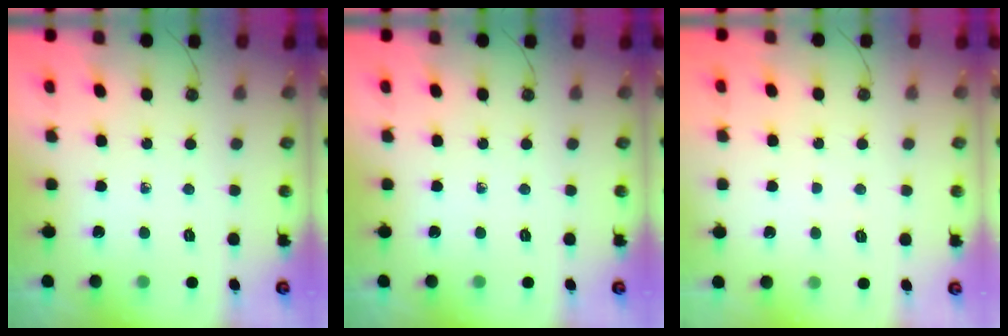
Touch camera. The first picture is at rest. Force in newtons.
{"total": 0.0}
{"total": 4.7, "press": 2.5, "slide": 3.9}